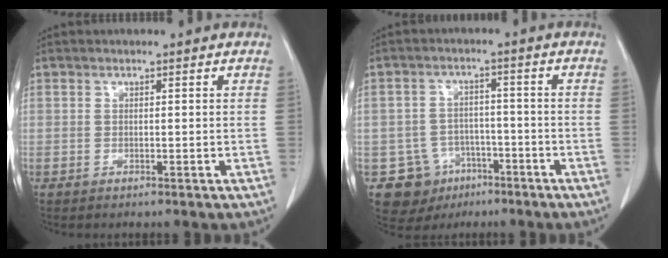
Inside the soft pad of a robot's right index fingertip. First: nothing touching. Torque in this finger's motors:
{"motor_torque": [-0.39, 0.00, -0.97, -0.17]}